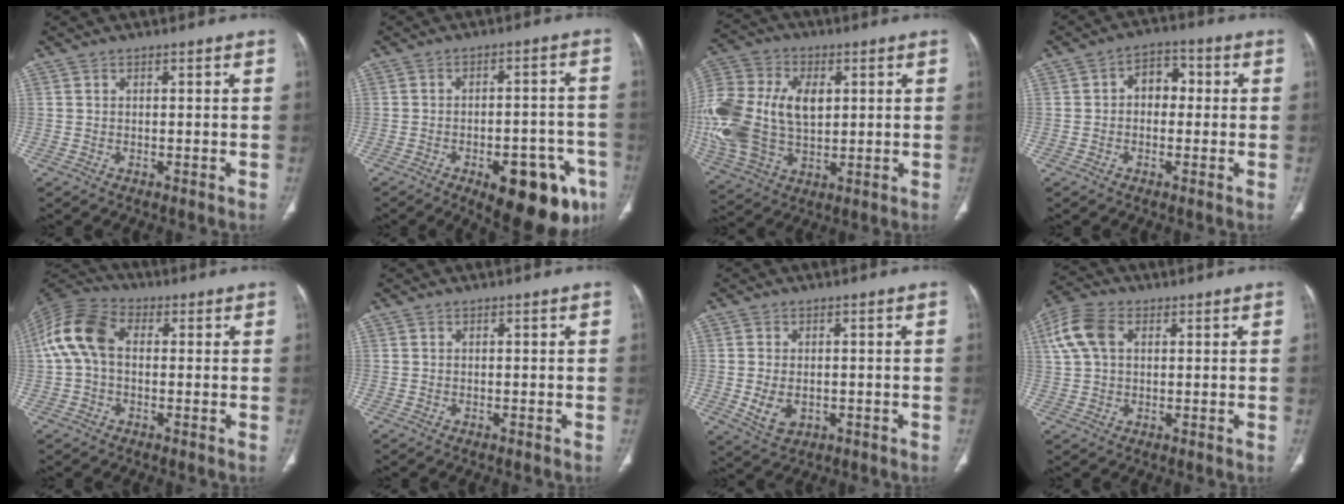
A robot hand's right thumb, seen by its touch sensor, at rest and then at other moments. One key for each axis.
{"total": 17.7, "fx": -8.5, "fy": 7.3, "fz": 13.7, "tx": -0.120, "ty": 0.035, "tz": -0.097}
{"total": 23.8, "fx": 2.2, "fy": 15.7, "fz": 17.7, "tx": -0.408, "ty": 0.006, "tz": 0.051}
{"total": 5.8, "fx": 0.2, "fy": 4.2, "fz": 3.9, "tx": -0.033, "ty": 0.022, "tz": -0.007}
{"total": 11.0, "fx": 0.9, "fy": 7.4, "fz": 8.2, "tx": -0.172, "ty": 0.032, "tz": 0.007}
{"total": 0.0}
{"total": 5.2, "fx": -0.9, "fy": 3.6, "fz": 3.7, "tx": -0.065, "ty": -0.004, "tz": -0.003}
{"total": 8.6, "fx": 2.6, "fy": 5.6, "fz": 5.9, "tx": -0.130, "ty": 0.018, "tz": 0.048}